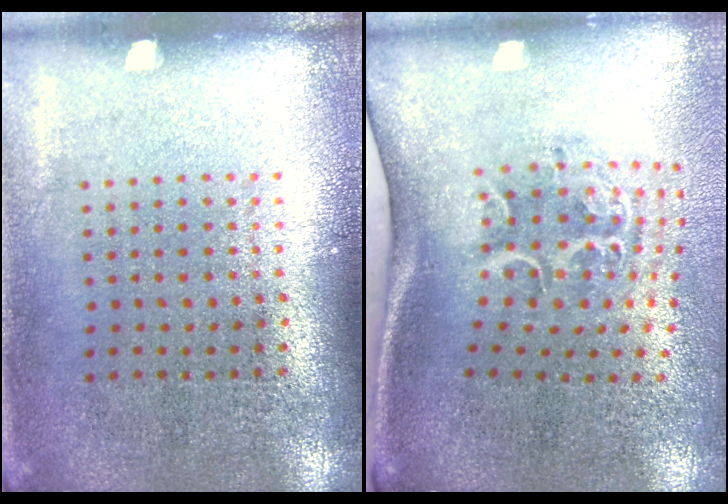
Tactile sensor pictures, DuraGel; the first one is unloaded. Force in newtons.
{"total": 2.2, "press": 1.4, "slide": 1.7}